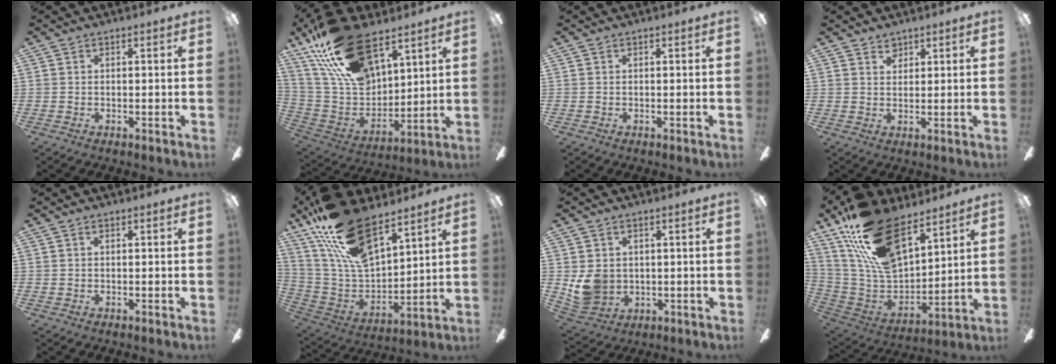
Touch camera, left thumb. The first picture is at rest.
{"total": 24.7, "force": [15.9, 12.4, 14.3], "torque": [-0.282, -0.078, 0.292]}
{"total": 0.0}
{"total": 2.6, "force": [2.1, 1.6, 0.4], "torque": [0.006, -0.009, 0.036]}
{"total": 0.0}
{"total": 21.4, "force": [14.5, 8.8, 13.0], "torque": [-0.261, -0.085, 0.262]}
{"total": 7.2, "force": [0.8, 6.3, 3.3], "torque": [-0.073, 0.004, 0.020]}
{"total": 22.9, "force": [14.5, 11.1, 13.9], "torque": [-0.276, -0.088, 0.262]}